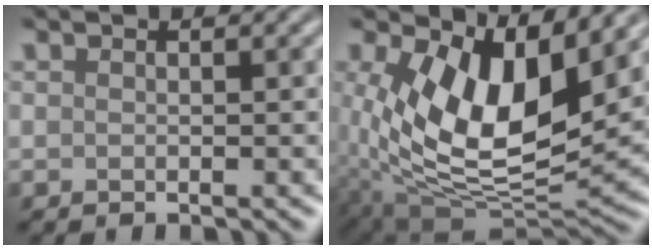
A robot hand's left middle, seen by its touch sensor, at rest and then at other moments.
{"total": 11.4, "force": [2.5, 5.8, 9.5], "torque": [-0.182, -0.020, 0.052]}